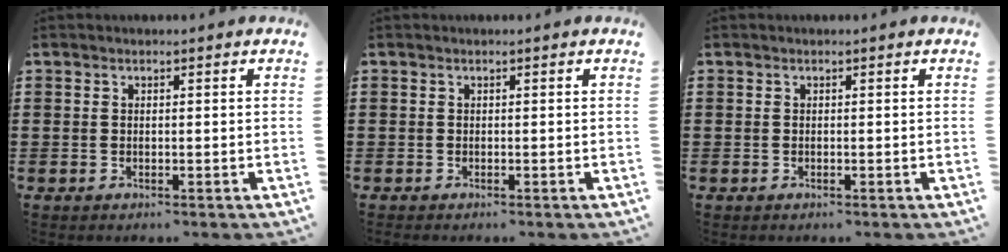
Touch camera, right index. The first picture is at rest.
{"total": 0.0}
{"total": 0.0}